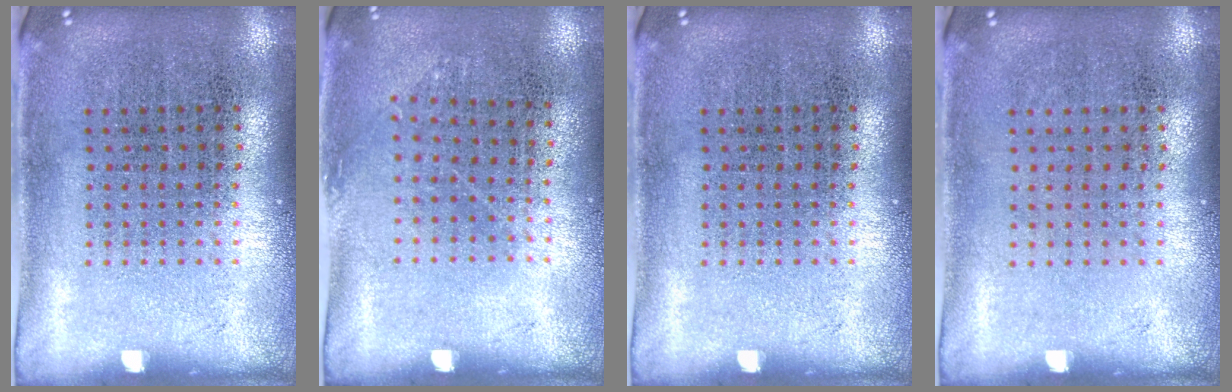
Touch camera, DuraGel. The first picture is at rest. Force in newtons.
{"total": 0.8, "press": 0.6, "slide": 0.6}
{"total": 0.0}
{"total": 0.0}